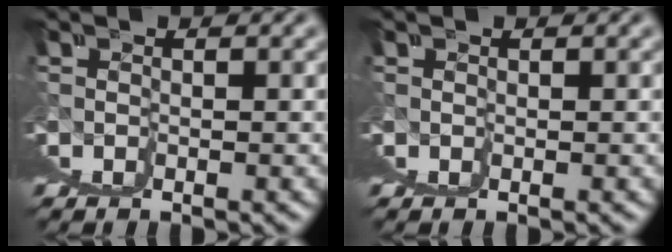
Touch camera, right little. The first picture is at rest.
{"total": 0.0}